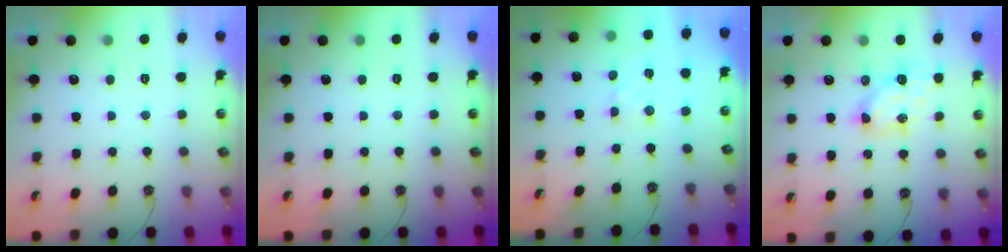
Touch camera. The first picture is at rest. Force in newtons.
{"total": 0.0}
{"total": 3.3, "press": 3.3, "slide": 0.5}
{"total": 6.7, "press": 6.7, "slide": 0.7}